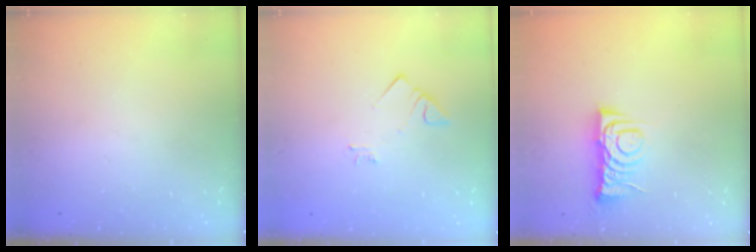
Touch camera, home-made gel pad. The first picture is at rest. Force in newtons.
{"total": 3.2, "press": 3.2, "slide": 0.1}
{"total": 6.8, "press": 6.8, "slide": 0.6}